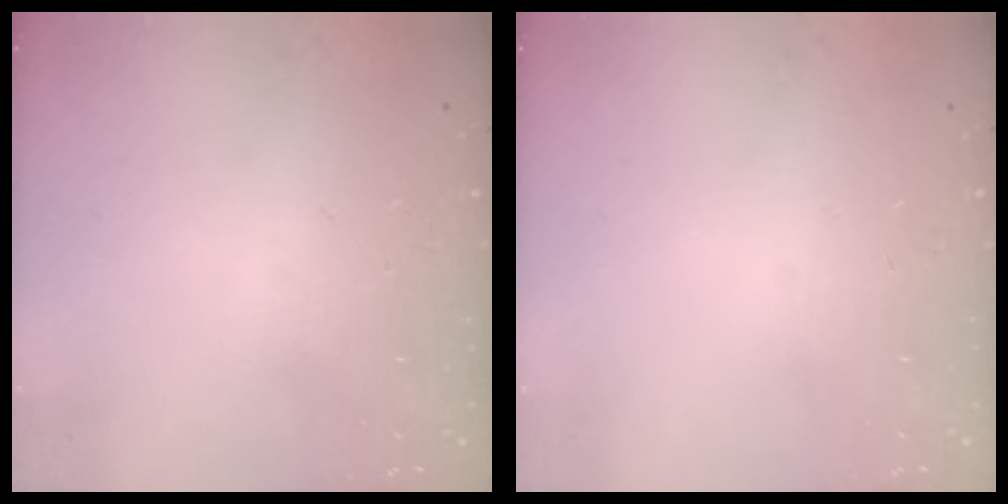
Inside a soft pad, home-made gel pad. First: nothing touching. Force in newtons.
{"total": 0.0}